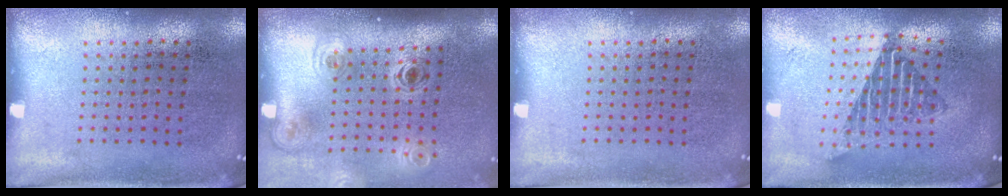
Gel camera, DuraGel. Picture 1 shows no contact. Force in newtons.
{"total": 1.9, "press": 1.2, "slide": 1.4}
{"total": 0.0}
{"total": 1.6, "press": 1.3, "slide": 0.9}